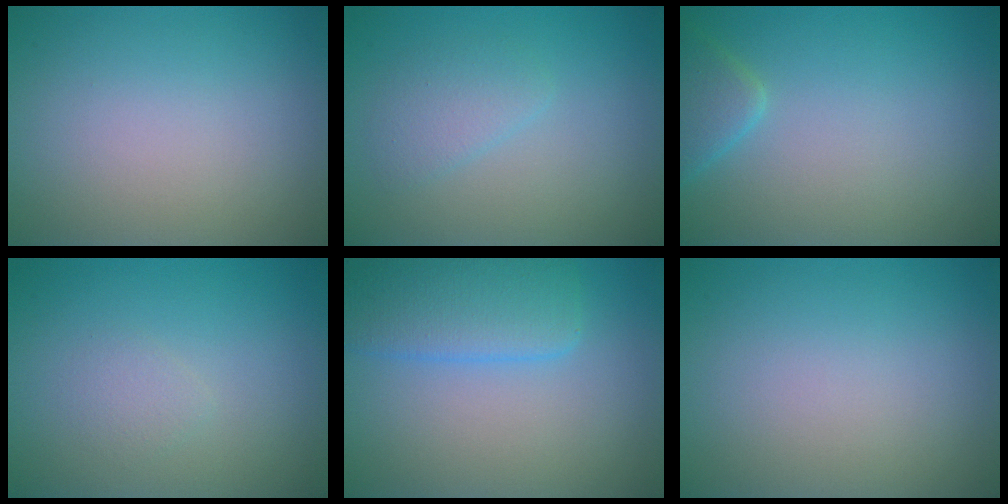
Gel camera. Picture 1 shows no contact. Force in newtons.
{"total": 1.8, "press": 1.8, "slide": 0.1}
{"total": 2.3, "press": 2.2, "slide": 0.2}
{"total": 0.9, "press": 0.9, "slide": 0.1}
{"total": 4.8, "press": 4.8, "slide": 0.2}
{"total": 0.0}